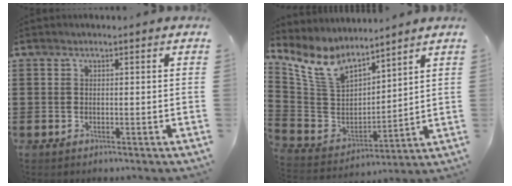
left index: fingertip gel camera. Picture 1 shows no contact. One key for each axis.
{"total": 10.0, "fx": 7.5, "fy": 4.4, "fz": 5.0, "tx": -0.146, "ty": -0.037, "tz": 0.136}